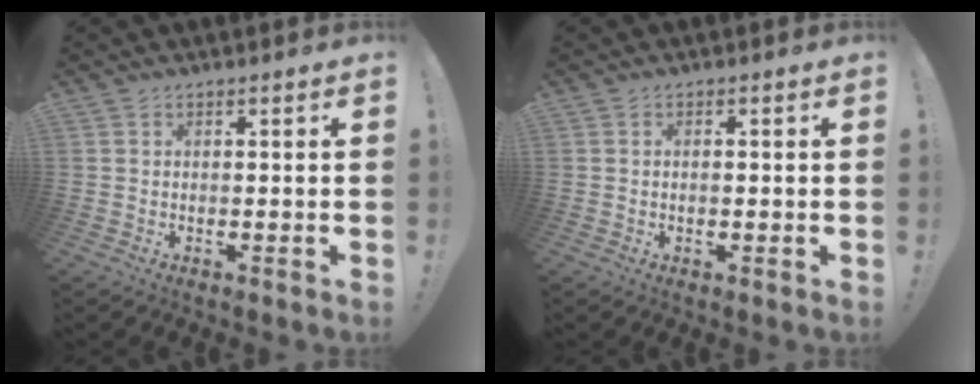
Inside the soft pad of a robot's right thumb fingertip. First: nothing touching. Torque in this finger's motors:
{"motor_torque": [-0.14, -0.21, 0.00, 0.09, -0.06]}